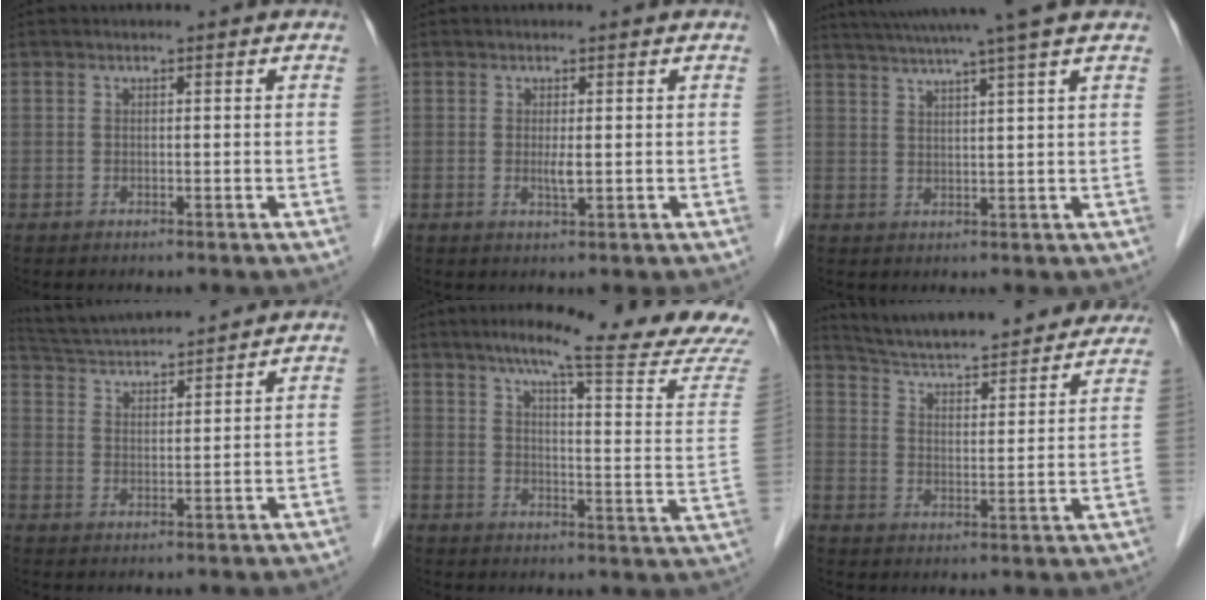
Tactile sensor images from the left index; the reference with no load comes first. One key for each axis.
{"total": 1.7, "fx": -0.1, "fy": 0.2, "fz": 1.7, "tx": -0.035, "ty": -0.008, "tz": -0.001}
{"total": 11.7, "fx": 9.7, "fy": -1.7, "fz": 6.3, "tx": -0.107, "ty": 0.007, "tz": 0.132}
{"total": 11.5, "fx": 10.8, "fy": 0.2, "fz": 3.8, "tx": -0.078, "ty": 0.021, "tz": 0.180}
{"total": 19.9, "fx": 17.1, "fy": -1.1, "fz": 10.1, "tx": -0.142, "ty": -0.065, "tz": 0.210}
{"total": 26.0, "fx": 23.7, "fy": 4.6, "fz": 9.7, "tx": -0.154, "ty": -0.020, "tz": 0.311}